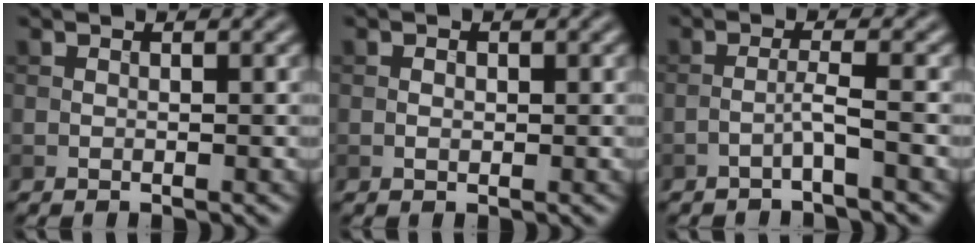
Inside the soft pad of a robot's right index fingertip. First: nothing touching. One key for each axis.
{"total": 0.7, "fx": 0.0, "fy": 0.5, "fz": 0.5, "tx": -0.007, "ty": -0.001, "tz": 0.000}
{"total": 1.7, "fx": -1.0, "fy": -0.1, "fz": 1.3, "tx": -0.024, "ty": 0.011, "tz": -0.026}